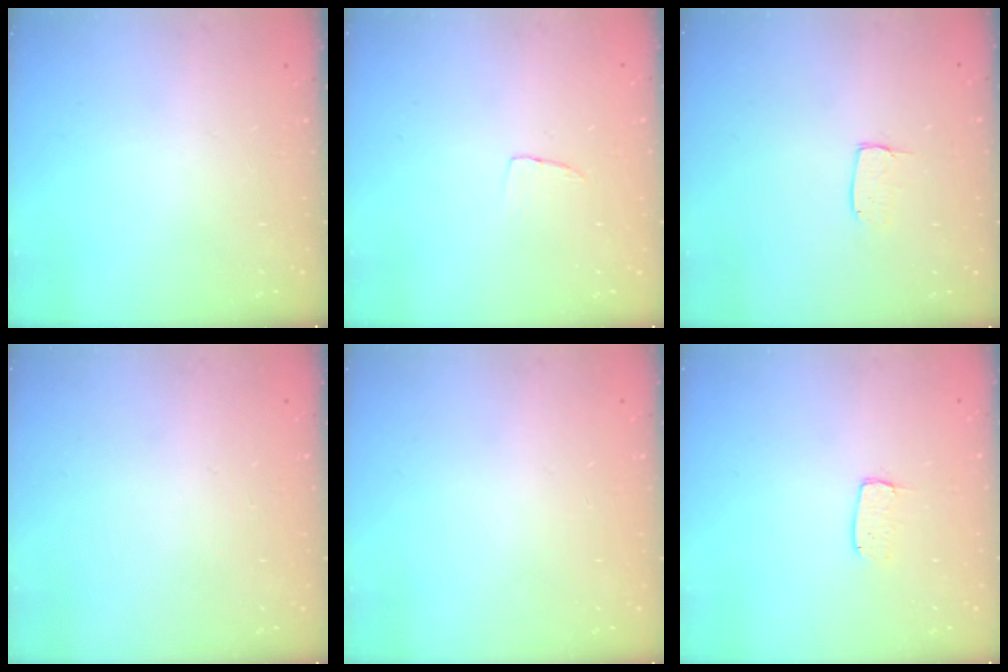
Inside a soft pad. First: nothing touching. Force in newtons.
{"total": 3.2, "press": 3.2, "slide": 0.2}
{"total": 4.9, "press": 4.8, "slide": 0.4}
{"total": 0.0}
{"total": 0.0}
{"total": 3.7, "press": 3.7, "slide": 0.3}